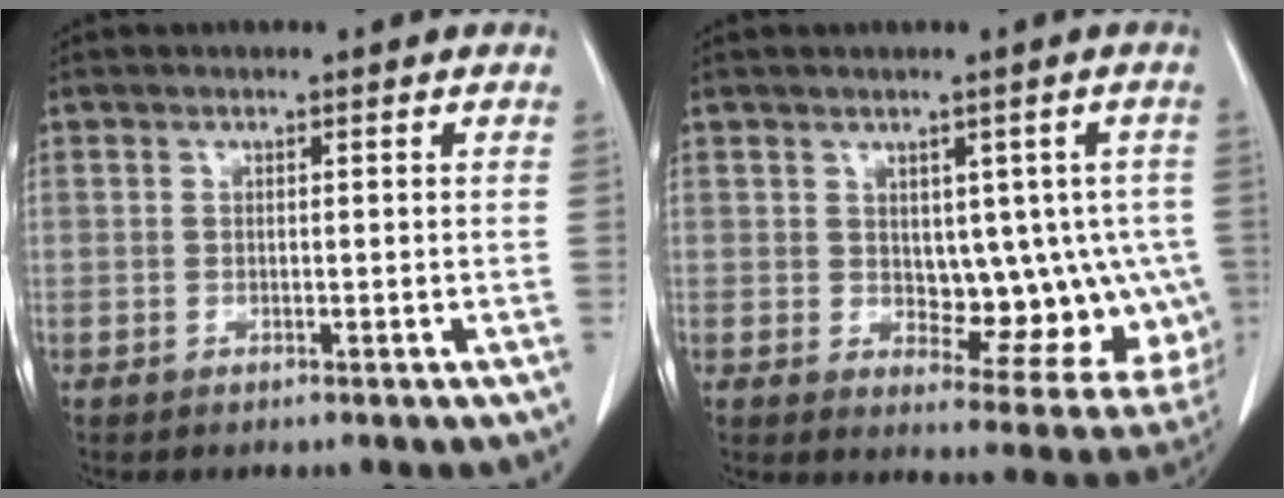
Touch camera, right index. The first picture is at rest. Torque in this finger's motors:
{"motor_torque": [0.20, 0.22, 0.13, 0.00]}